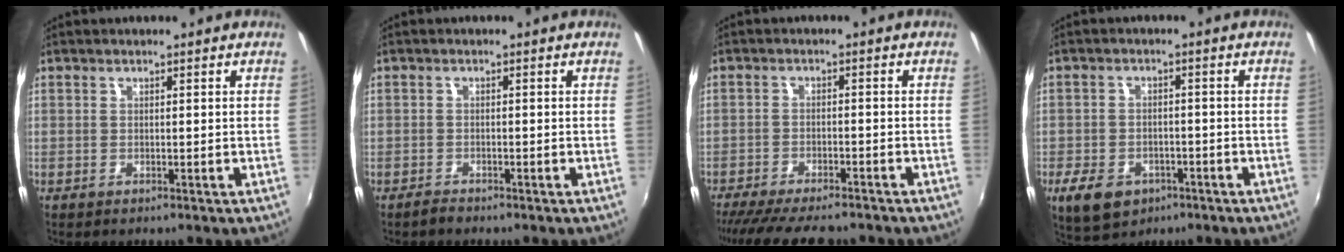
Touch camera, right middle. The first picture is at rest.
{"total": 1.4, "force": [-1.3, 0.4, 0.1], "torque": [-0.004, 0.002, -0.025]}
{"total": 13.5, "force": [-11.6, 2.9, 6.4], "torque": [-0.133, -0.034, -0.179]}
{"total": 9.3, "force": [-5.0, 6.2, 4.8], "torque": [-0.118, -0.011, -0.076]}